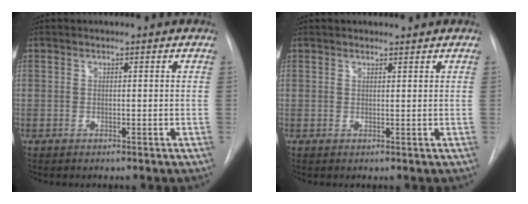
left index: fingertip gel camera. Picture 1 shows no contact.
{"total": 2.1, "force": [2.0, 0.3, 0.6], "torque": [-0.007, 0.015, 0.030]}